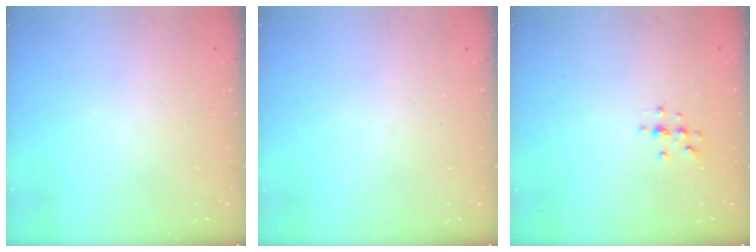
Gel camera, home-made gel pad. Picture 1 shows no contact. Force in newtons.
{"total": 0.0}
{"total": 4.1, "press": 4.1, "slide": 0.4}